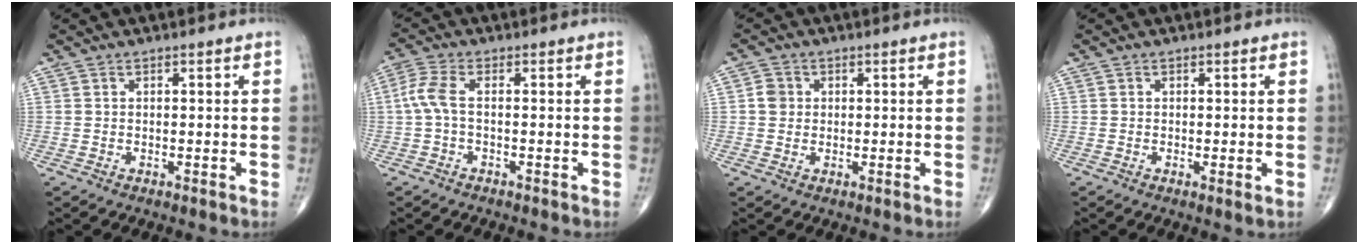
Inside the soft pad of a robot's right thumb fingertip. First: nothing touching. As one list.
[{"total": 4.5, "force": [-0.4, 1.7, 4.1], "torque": [-0.115, 0.012, -0.015]}, {"total": 2.8, "force": [0.3, 2.5, 1.1], "torque": [-0.007, 0.004, 0.001]}, {"total": 1.1, "force": [-0.2, 0.1, 1.1], "torque": [-0.024, -0.006, -0.006]}]